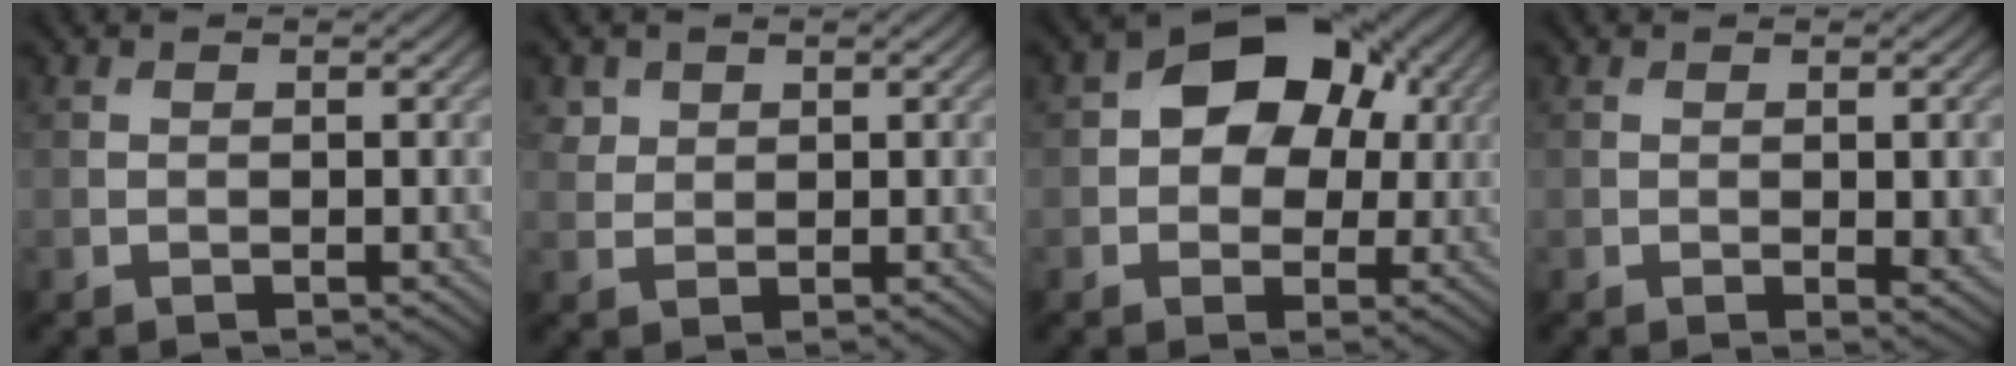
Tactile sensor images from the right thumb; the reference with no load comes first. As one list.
[{"total": 2.0, "force": [1.2, 1.5, 0.4], "torque": [-0.012, -0.007, 0.029]}, {"total": 9.5, "force": [2.0, 7.0, 6.2], "torque": [-0.093, 0.016, 0.010]}, {"total": 3.1, "force": [-0.3, 1.0, 2.9], "torque": [-0.040, -0.008, -0.001]}]